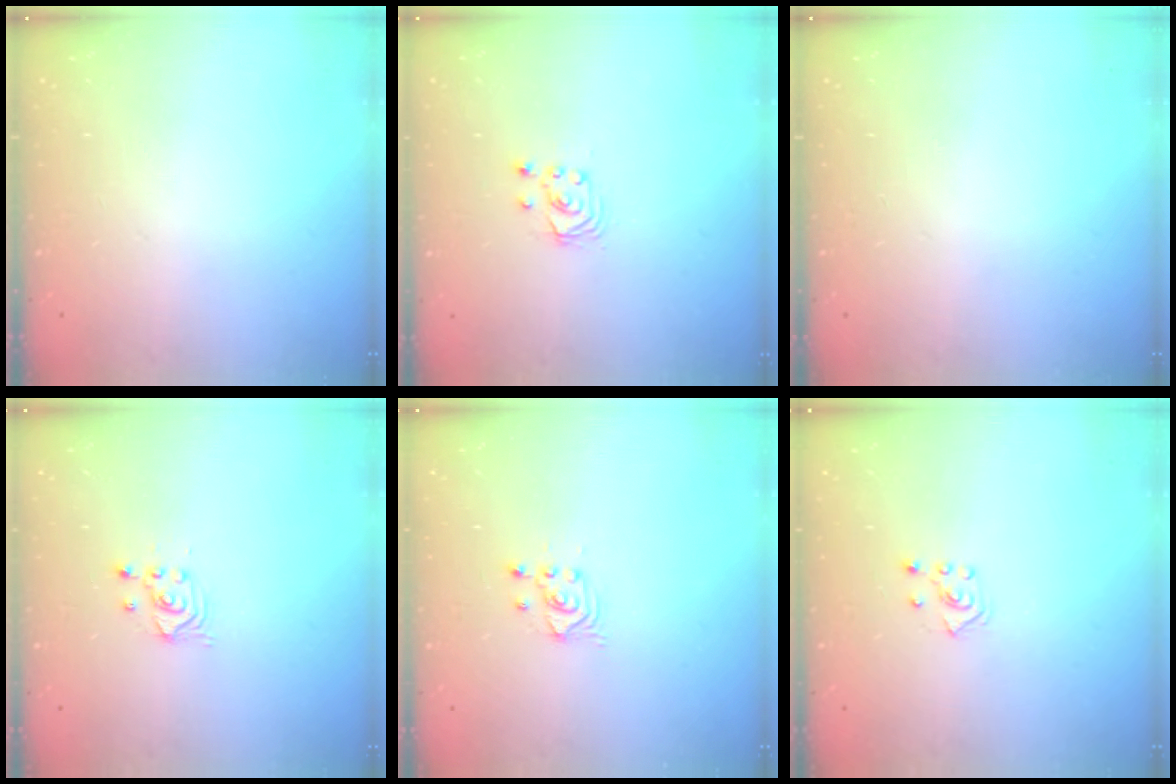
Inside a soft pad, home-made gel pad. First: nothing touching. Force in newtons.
{"total": 2.5, "press": 2.5, "slide": 0.3}
{"total": 0.0}
{"total": 2.4, "press": 2.3, "slide": 0.2}
{"total": 2.7, "press": 2.7, "slide": 0.2}
{"total": 2.8, "press": 2.7, "slide": 0.5}